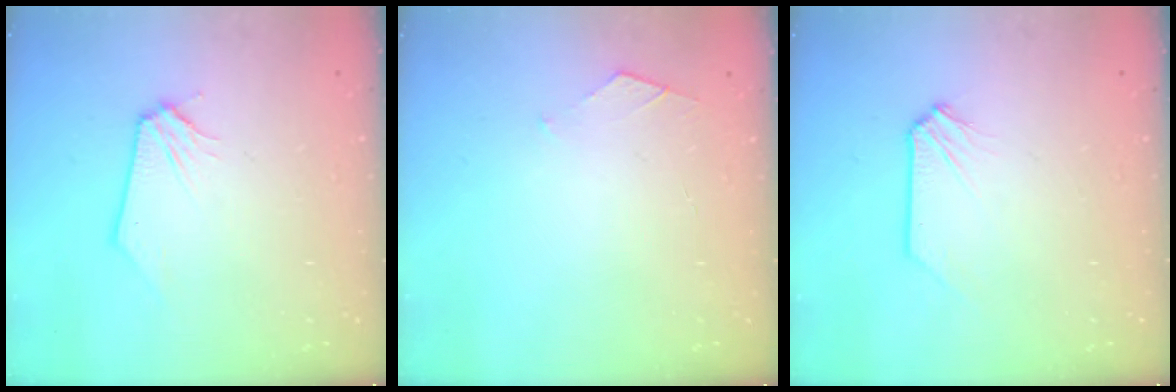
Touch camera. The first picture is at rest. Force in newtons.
{"total": 4.4, "press": 4.4, "slide": 0.5}
{"total": 0.0}